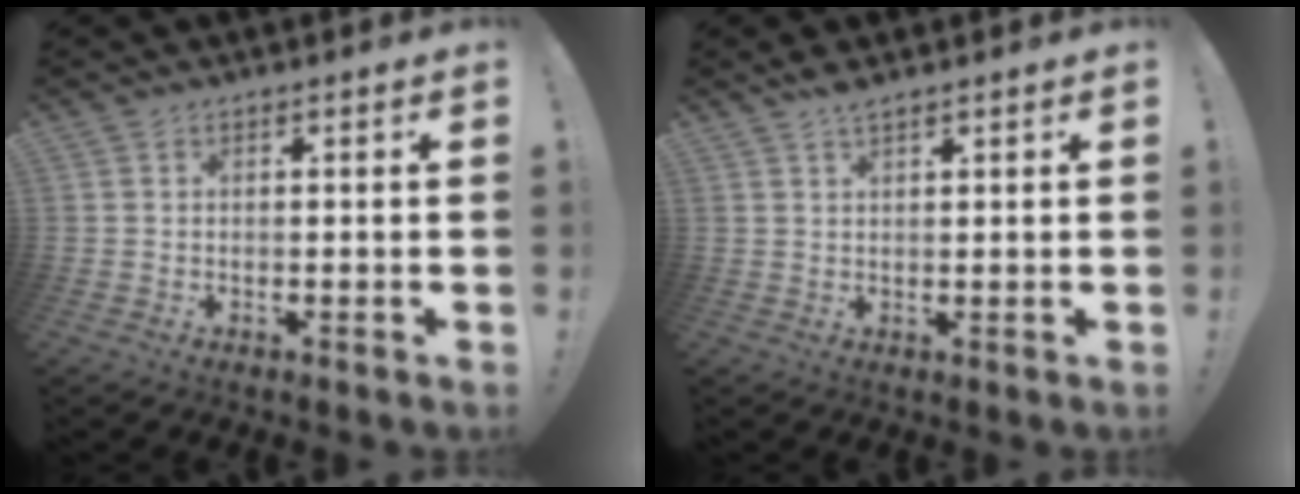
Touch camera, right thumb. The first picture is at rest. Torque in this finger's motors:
{"motor_torque": [-0.11, 0.08, 0.14, -0.16, 0.09]}